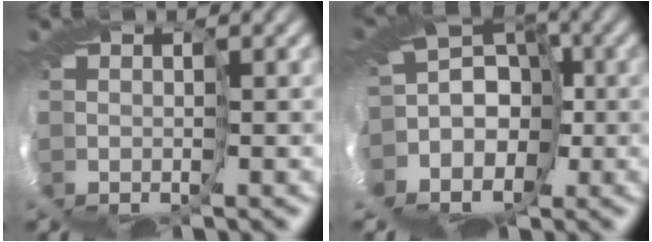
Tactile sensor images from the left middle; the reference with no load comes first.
{"total": 8.4, "force": [-4.1, 6.2, 3.9], "torque": [-0.092, 0.028, -0.082]}